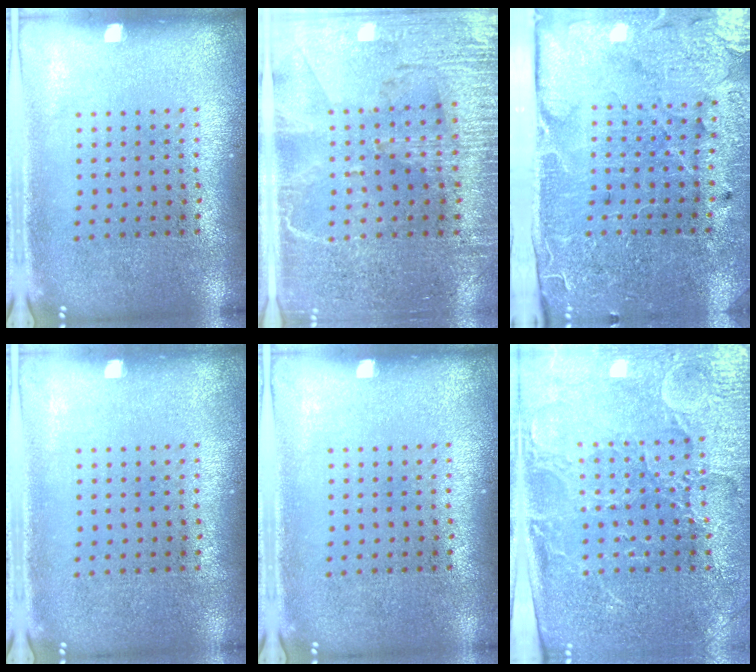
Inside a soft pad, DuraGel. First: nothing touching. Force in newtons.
{"total": 3.4, "press": 3.0, "slide": 1.5}
{"total": 3.5, "press": 3.4, "slide": 0.7}
{"total": 0.0}
{"total": 0.0}
{"total": 3.5, "press": 3.3, "slide": 1.1}